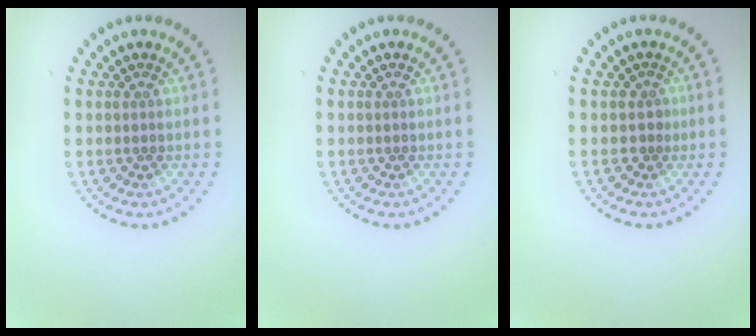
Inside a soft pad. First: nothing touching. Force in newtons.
{"total": 0.0}
{"total": 0.8, "press": 0.5, "slide": 0.7}